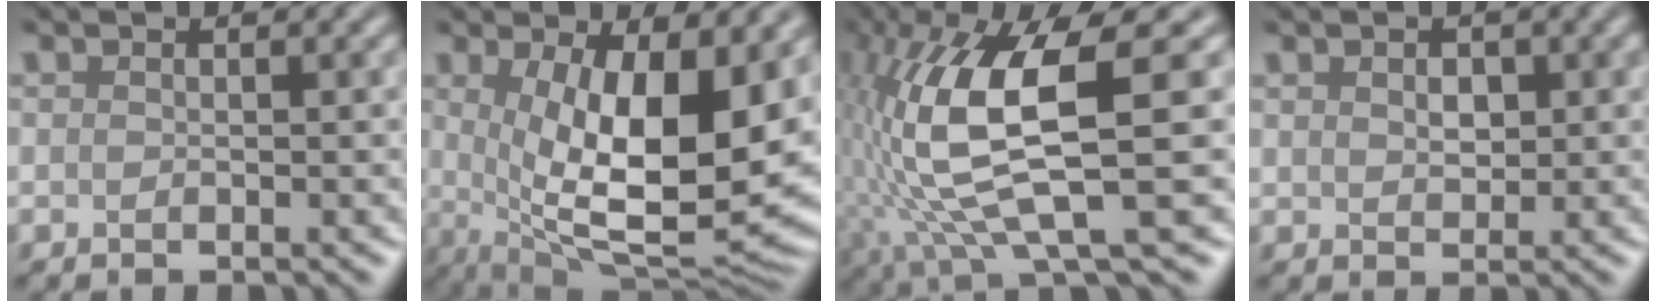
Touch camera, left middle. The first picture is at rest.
{"total": 12.9, "force": [0.9, 4.9, 11.9], "torque": [-0.178, -0.017, 0.022]}
{"total": 10.9, "force": [1.0, 2.8, 10.5], "torque": [-0.204, -0.002, 0.027]}
{"total": 1.4, "force": [0.7, 0.9, 0.8], "torque": [-0.014, 0.005, 0.019]}